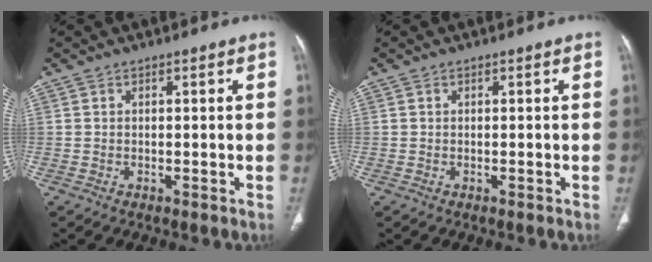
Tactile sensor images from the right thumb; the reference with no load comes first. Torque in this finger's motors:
{"motor_torque": [0.02, -0.11, 0.17, 0.09, 0.00]}